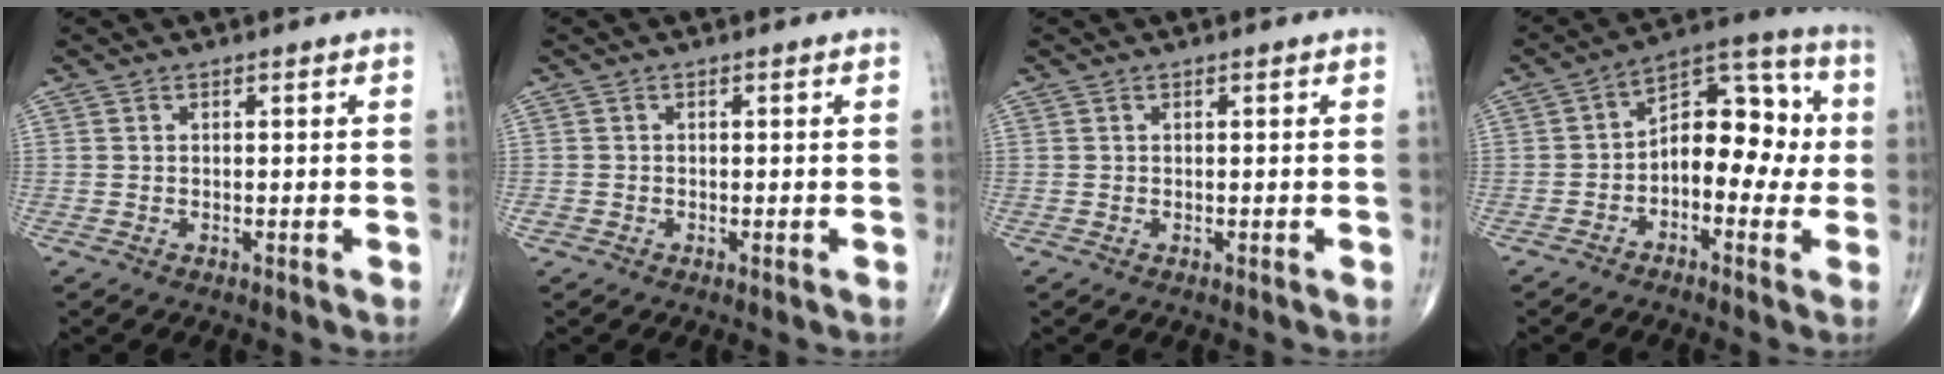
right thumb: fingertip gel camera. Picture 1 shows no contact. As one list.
[{"total": 0.8, "force": [-0.3, 0.6, 0.4], "torque": [-0.009, 0.000, -0.006]}, {"total": 0.0}, {"total": 12.7, "force": [-1.0, 7.6, 10.1], "torque": [-0.105, 0.044, -0.029]}]